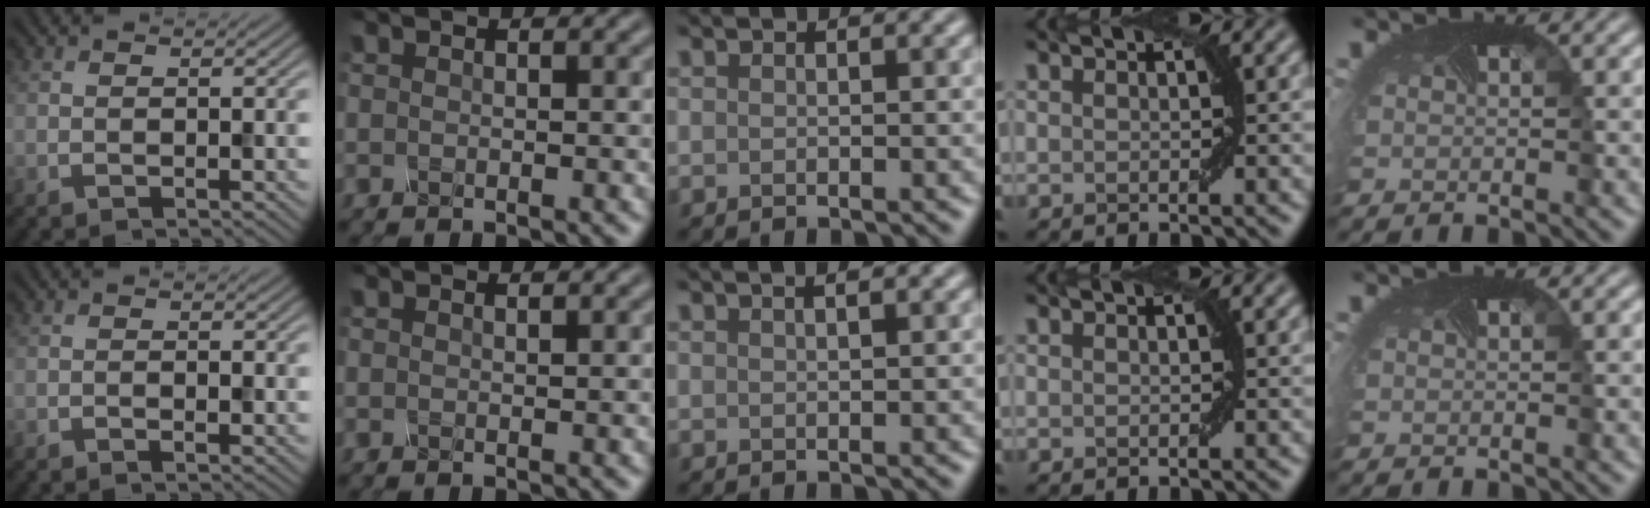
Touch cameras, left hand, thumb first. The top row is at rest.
{"thumb": {"total": 0.8, "force": [-0.4, 0.3, 0.6], "torque": [-0.013, 0.000, -0.007]}, "middle": {"total": 2.4, "force": [1.2, 1.2, 1.7], "torque": [-0.007, 0.020, -0.006]}}